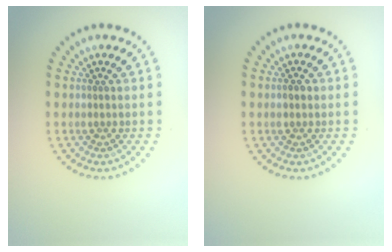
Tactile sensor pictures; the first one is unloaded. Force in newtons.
{"total": 1.3, "press": 1.3, "slide": 0.1}